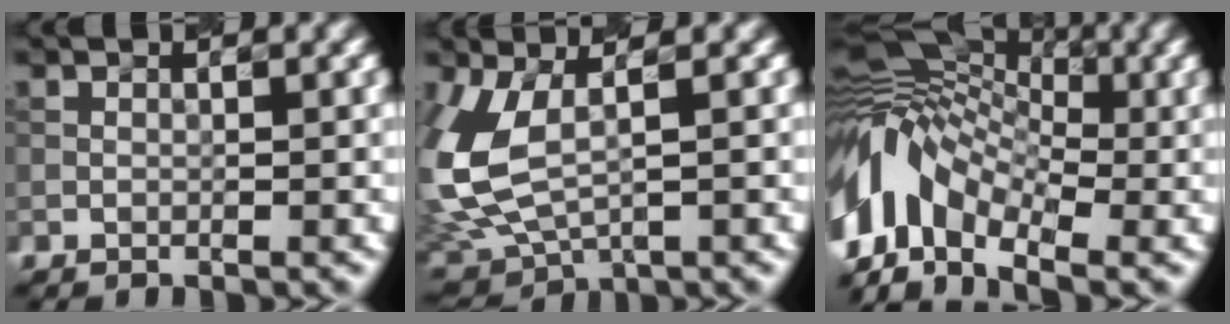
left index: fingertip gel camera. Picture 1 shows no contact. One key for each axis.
{"total": 7.6, "fx": 0.5, "fy": 4.0, "fz": 6.4, "tx": -0.165, "ty": -0.012, "tz": 0.021}
{"total": 10.3, "fx": -3.1, "fy": 6.5, "fz": 7.4, "tx": -0.138, "ty": 0.016, "tz": -0.074}